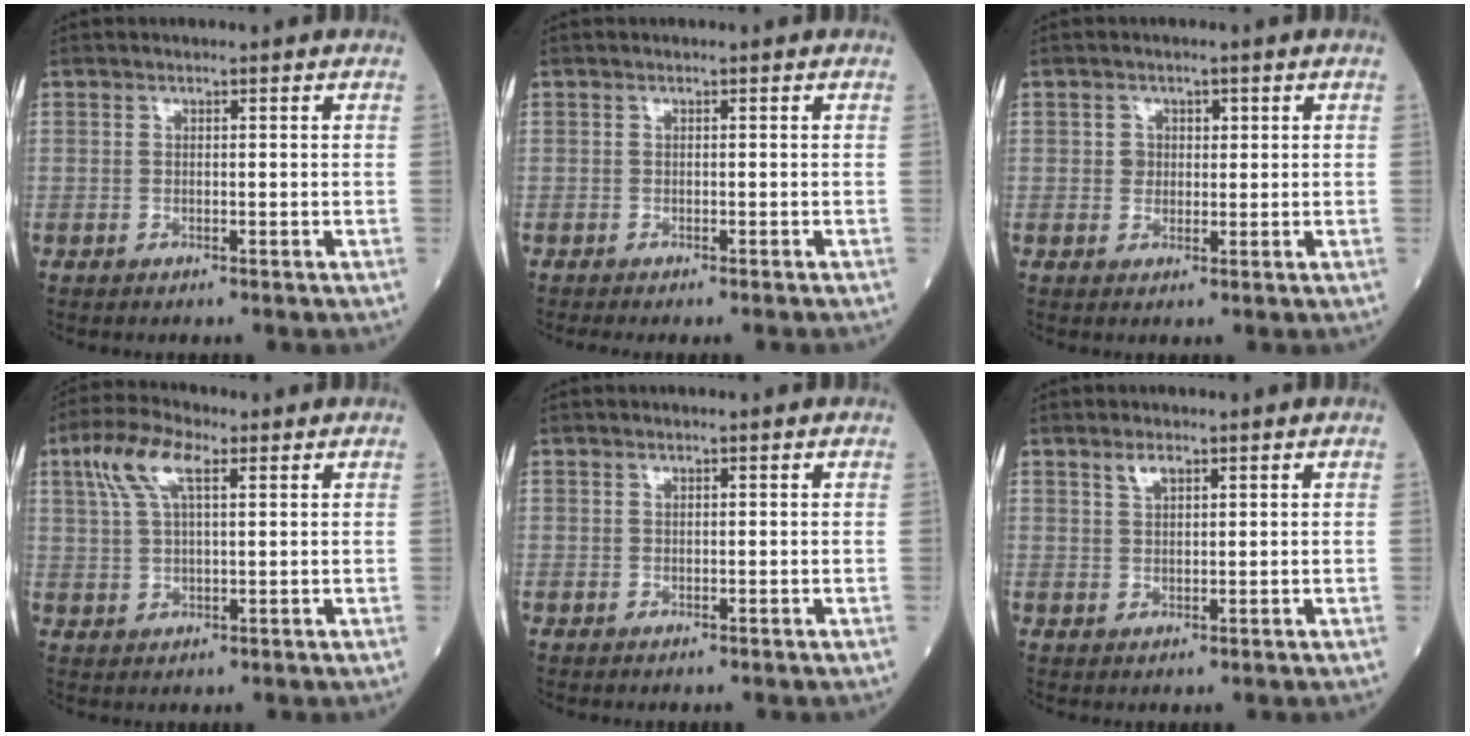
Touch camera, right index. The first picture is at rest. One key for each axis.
{"total": 3.1, "fx": -2.8, "fy": -0.3, "fz": 1.3, "tx": -0.011, "ty": -0.001, "tz": -0.038}
{"total": 2.1, "fx": 0.4, "fy": 1.9, "fz": 0.8, "tx": -0.011, "ty": 0.007, "tz": 0.005}
{"total": 7.3, "fx": 3.4, "fy": 2.3, "fz": 6.1, "tx": -0.135, "ty": 0.022, "tz": 0.066}
{"total": 0.0}
{"total": 1.9, "fx": 1.3, "fy": 0.7, "fz": 1.3, "tx": -0.026, "ty": 0.003, "tz": 0.028}